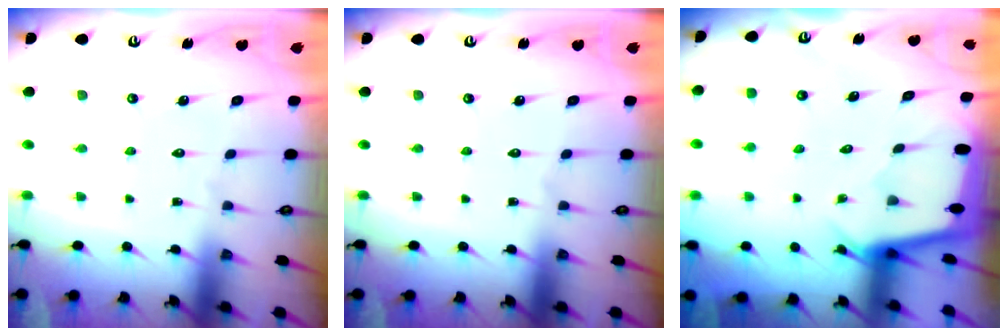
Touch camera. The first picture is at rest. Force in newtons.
{"total": 0.0}
{"total": 2.1, "press": 2.1, "slide": 0.1}